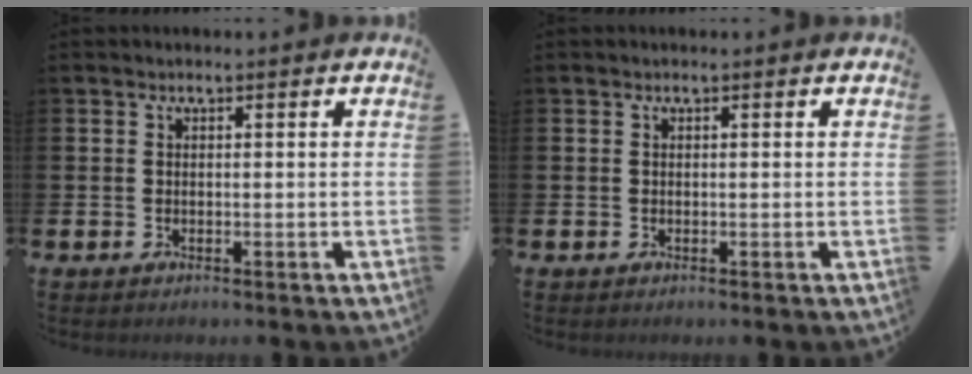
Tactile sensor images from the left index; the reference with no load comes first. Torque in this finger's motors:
{"motor_torque": [-0.09, 0.09, 0.00, 0.01]}